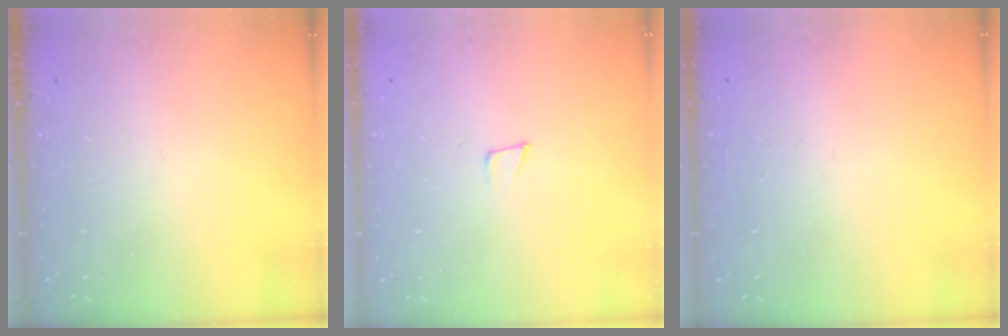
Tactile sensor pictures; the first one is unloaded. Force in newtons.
{"total": 4.3, "press": 4.2, "slide": 1.0}
{"total": 1.8, "press": 1.7, "slide": 0.4}